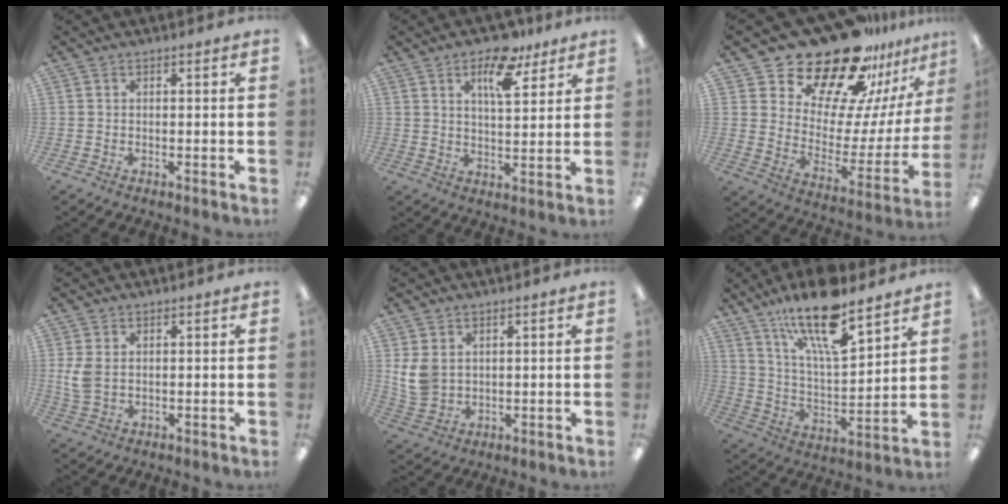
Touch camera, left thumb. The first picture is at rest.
{"total": 10.7, "force": [6.7, 4.6, 7.0], "torque": [-0.090, -0.036, 0.108]}
{"total": 25.2, "force": [20.8, 10.3, 9.9], "torque": [-0.157, -0.154, 0.369]}
{"total": 4.5, "force": [1.0, 3.0, 3.2], "torque": [-0.077, 0.000, 0.017]}
{"total": 6.5, "force": [2.3, 5.0, 3.5], "torque": [-0.077, -0.001, 0.047]}
{"total": 18.9, "force": [13.6, 5.4, 12.0], "torque": [-0.203, -0.081, 0.226]}